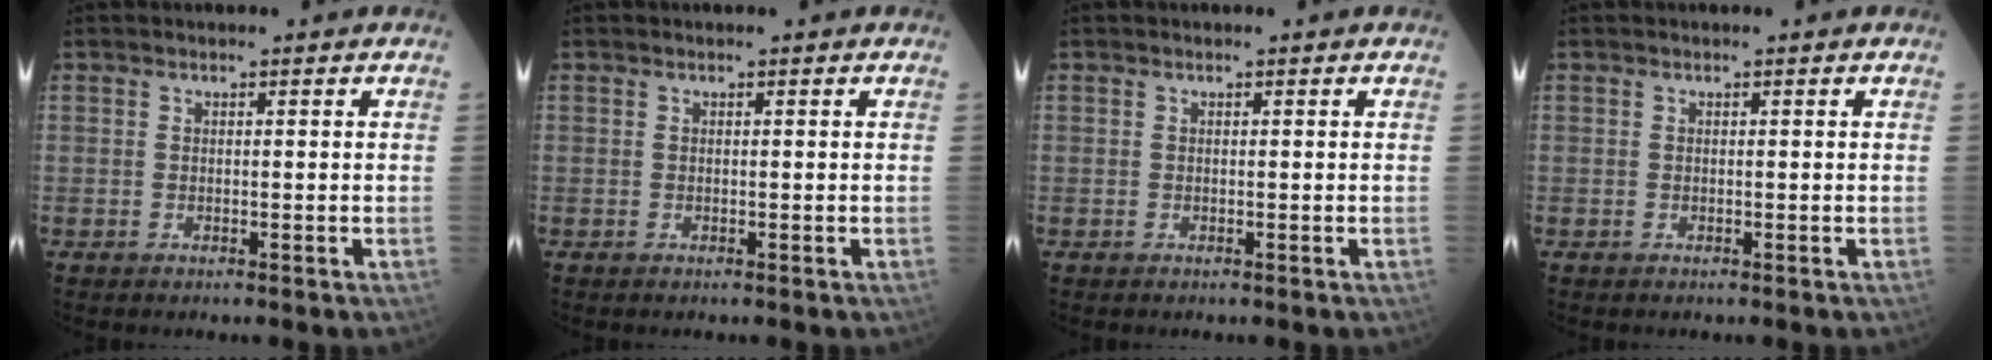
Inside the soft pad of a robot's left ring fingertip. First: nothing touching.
{"total": 0.0}
{"total": 0.0}
{"total": 0.0}